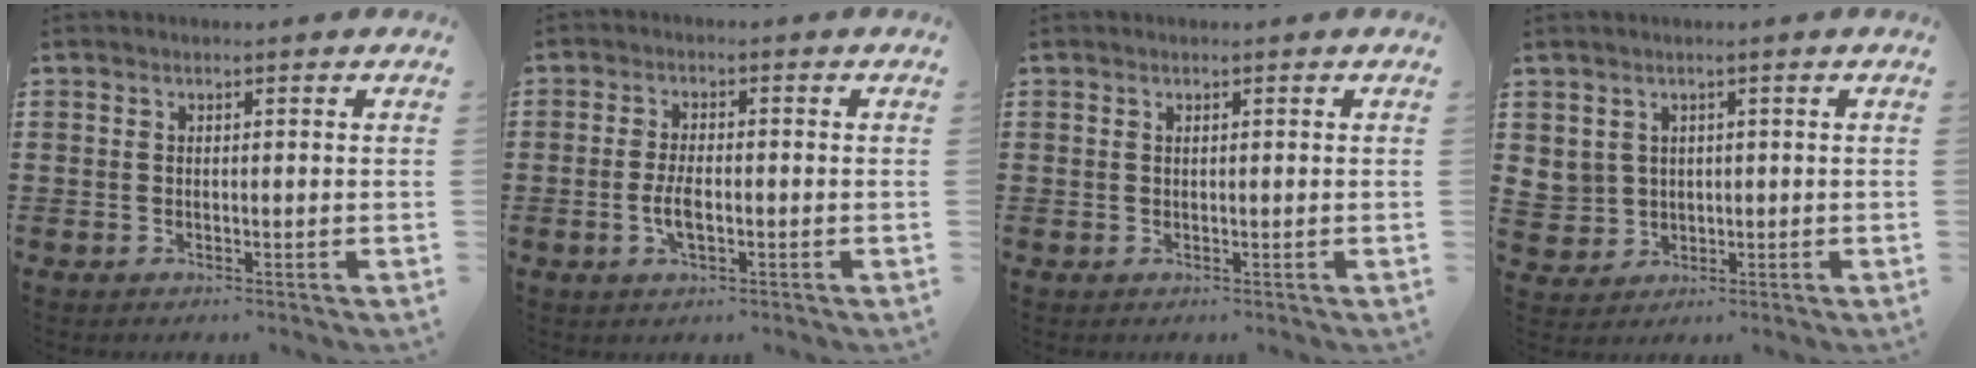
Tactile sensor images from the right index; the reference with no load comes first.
{"total": 3.7, "force": [-0.9, 1.5, 3.3], "torque": [-0.074, -0.001, -0.020]}
{"total": 0.0}
{"total": 3.2, "force": [0.9, 3.1, 0.3], "torque": [-0.030, 0.006, 0.015]}